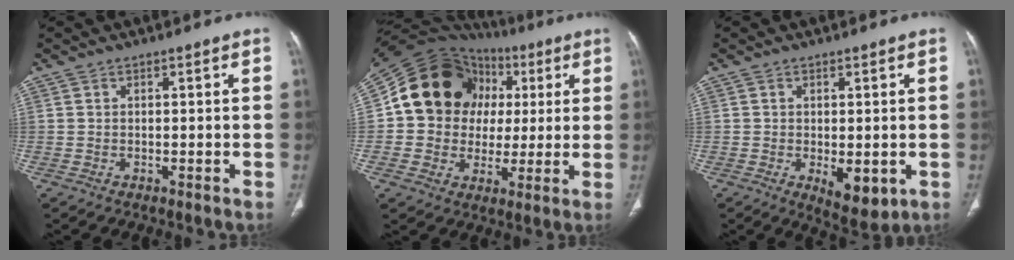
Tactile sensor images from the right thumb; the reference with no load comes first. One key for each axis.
{"total": 19.6, "fx": 4.2, "fy": 16.9, "fz": 9.1, "tx": -0.108, "ty": 0.032, "tz": 0.079}
{"total": 6.4, "fx": -1.5, "fy": 2.9, "fz": 5.5, "tx": -0.069, "ty": -0.015, "tz": -0.011}